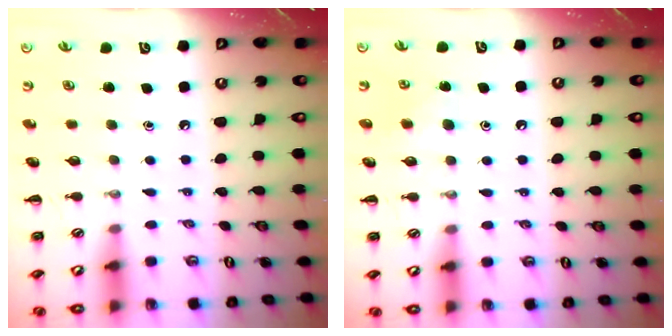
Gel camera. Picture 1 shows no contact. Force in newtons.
{"total": 5.0, "press": 4.9, "slide": 1.3}